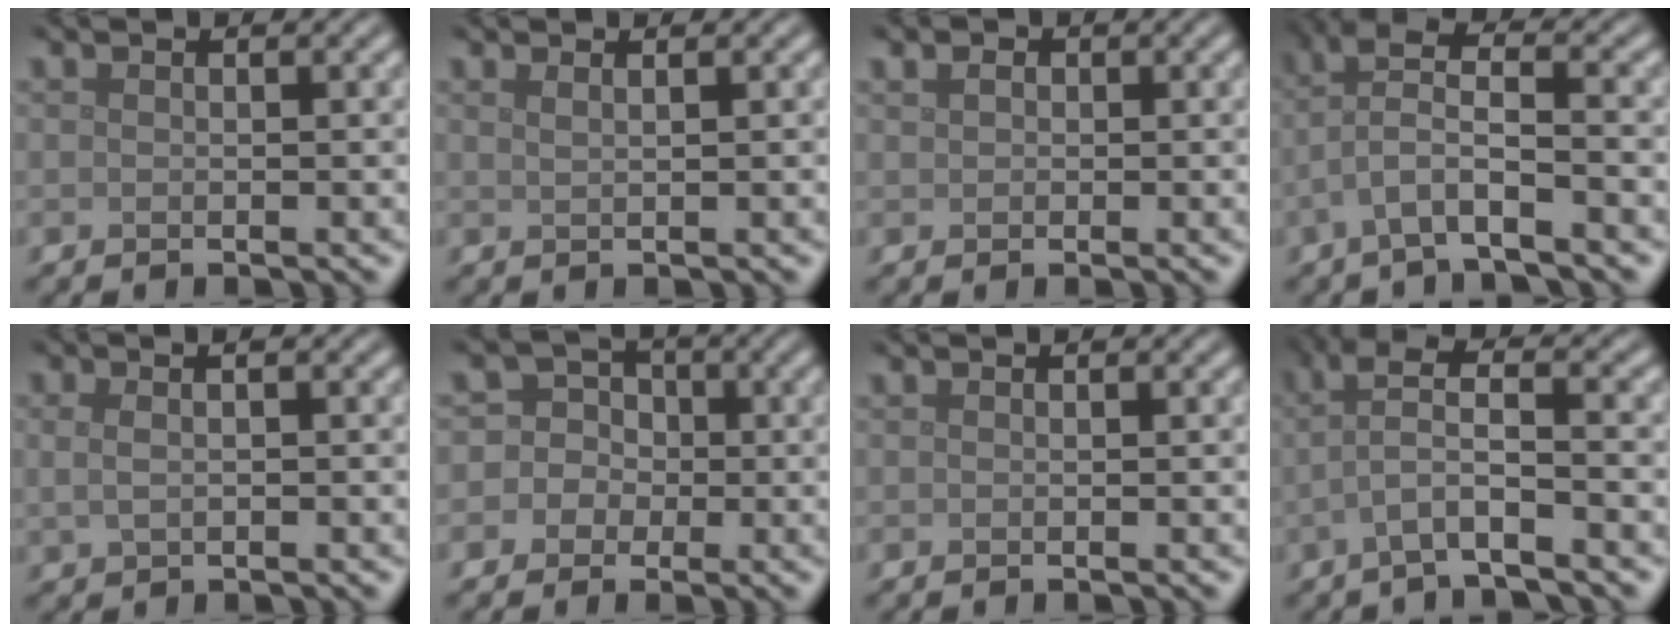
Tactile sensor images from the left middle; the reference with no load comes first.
{"total": 1.3, "force": [0.8, 0.6, 0.8], "torque": [-0.003, -0.001, 0.002]}
{"total": 1.0, "force": [0.4, 0.9, 0.3], "torque": [-0.004, 0.003, 0.001]}
{"total": 4.2, "force": [-1.3, 1.0, 3.9], "torque": [-0.083, 0.011, -0.031]}
{"total": 2.7, "force": [0.9, 1.6, 2.0], "torque": [-0.039, 0.014, 0.007]}
{"total": 5.7, "force": [-0.4, 5.5, 1.2], "torque": [-0.002, 0.031, -0.046]}
{"total": 0.0}
{"total": 3.9, "force": [-0.8, 0.8, 3.7], "torque": [-0.077, 0.009, -0.020]}